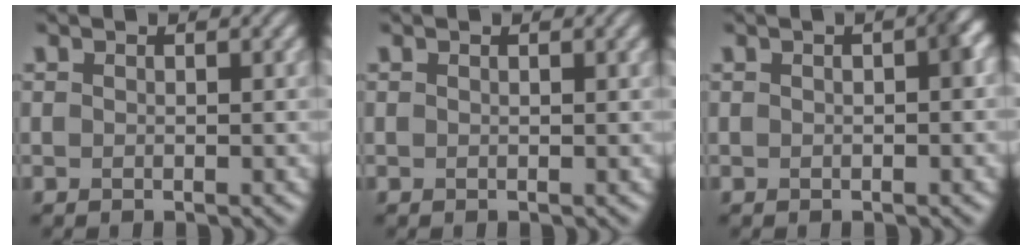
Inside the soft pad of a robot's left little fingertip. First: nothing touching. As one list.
[{"total": 0.8, "force": [0.4, 0.2, 0.6], "torque": [-0.006, 0.005, 0.004]}, {"total": 1.5, "force": [0.1, 0.4, 1.5], "torque": [-0.020, 0.007, 0.002]}]